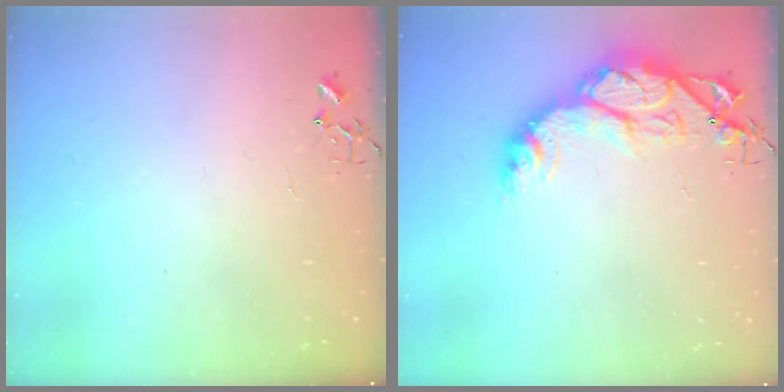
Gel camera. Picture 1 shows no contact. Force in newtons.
{"total": 15.3, "press": 15.3, "slide": 1.1}